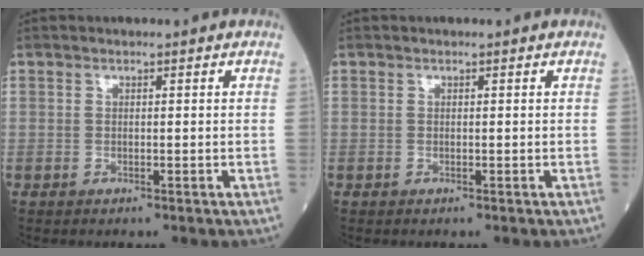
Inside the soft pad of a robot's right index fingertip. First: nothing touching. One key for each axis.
{"total": 0.0}